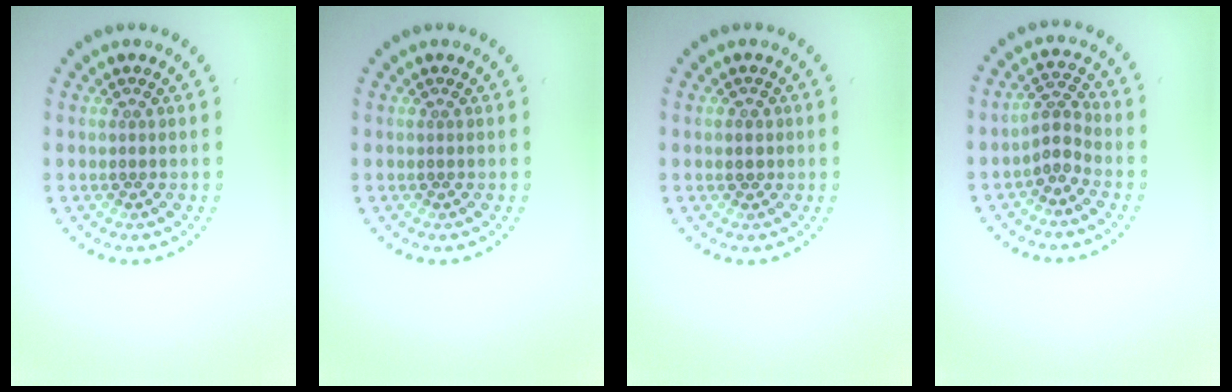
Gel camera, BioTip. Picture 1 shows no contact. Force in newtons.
{"total": 0.0}
{"total": 1.0, "press": 1.0, "slide": 0.3}
{"total": 2.2, "press": 1.7, "slide": 1.4}